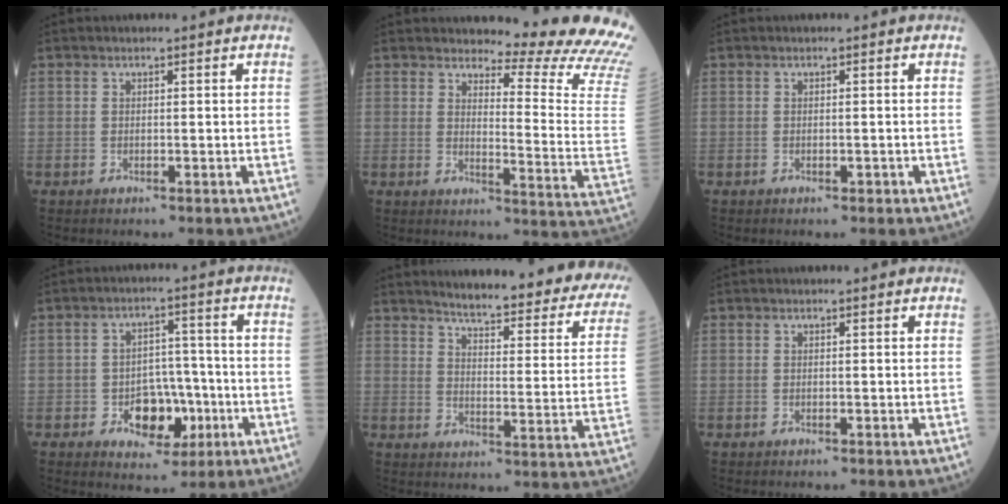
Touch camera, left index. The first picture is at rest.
{"total": 16.4, "force": [15.7, -0.3, 4.8], "torque": [-0.061, -0.142, 0.161]}
{"total": 0.6, "force": [-0.4, 0.3, 0.4], "torque": [-0.005, 0.002, -0.004]}
{"total": 7.7, "force": [-2.8, 5.0, 5.2], "torque": [-0.080, 0.017, -0.038]}
{"total": 24.6, "force": [21.8, 3.7, 10.8], "torque": [-0.123, -0.078, 0.241]}
{"total": 0.0}